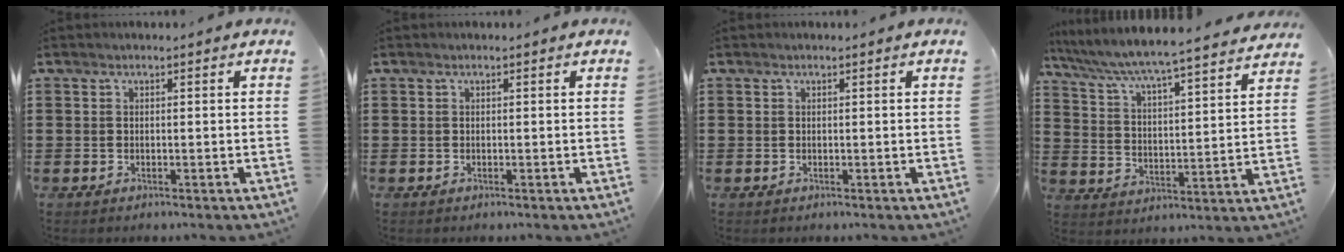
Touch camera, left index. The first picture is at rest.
{"total": 0.0}
{"total": 0.0}
{"total": 5.1, "force": [4.8, -0.5, 1.6], "torque": [-0.056, -0.042, 0.072]}